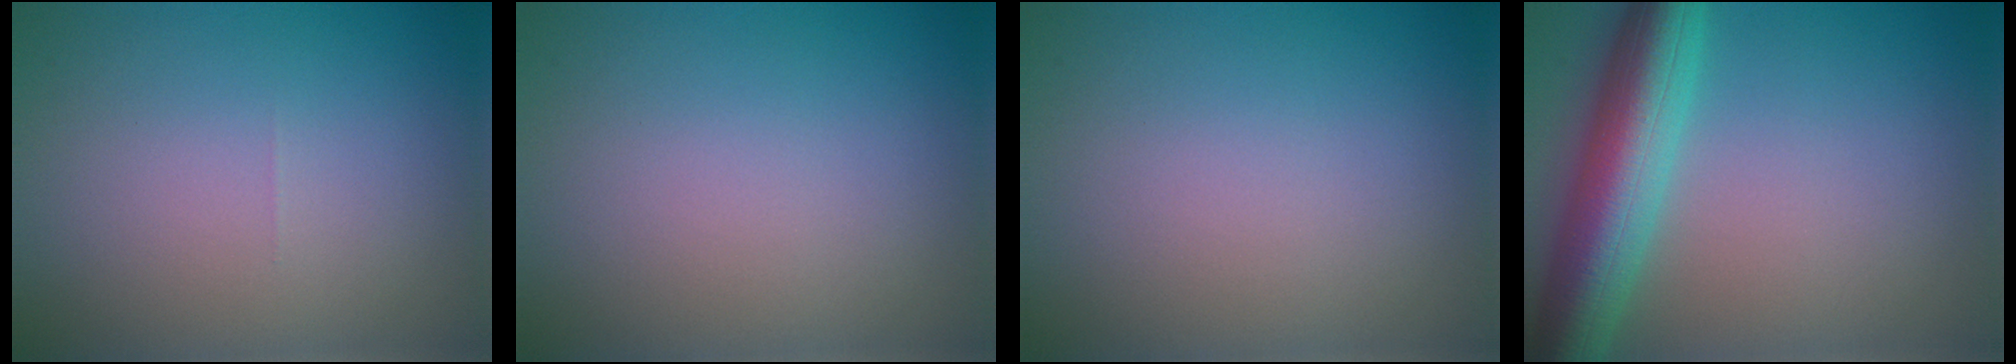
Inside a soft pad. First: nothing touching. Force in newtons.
{"total": 0.0}
{"total": 0.0}
{"total": 8.5, "press": 8.5, "slide": 0.4}